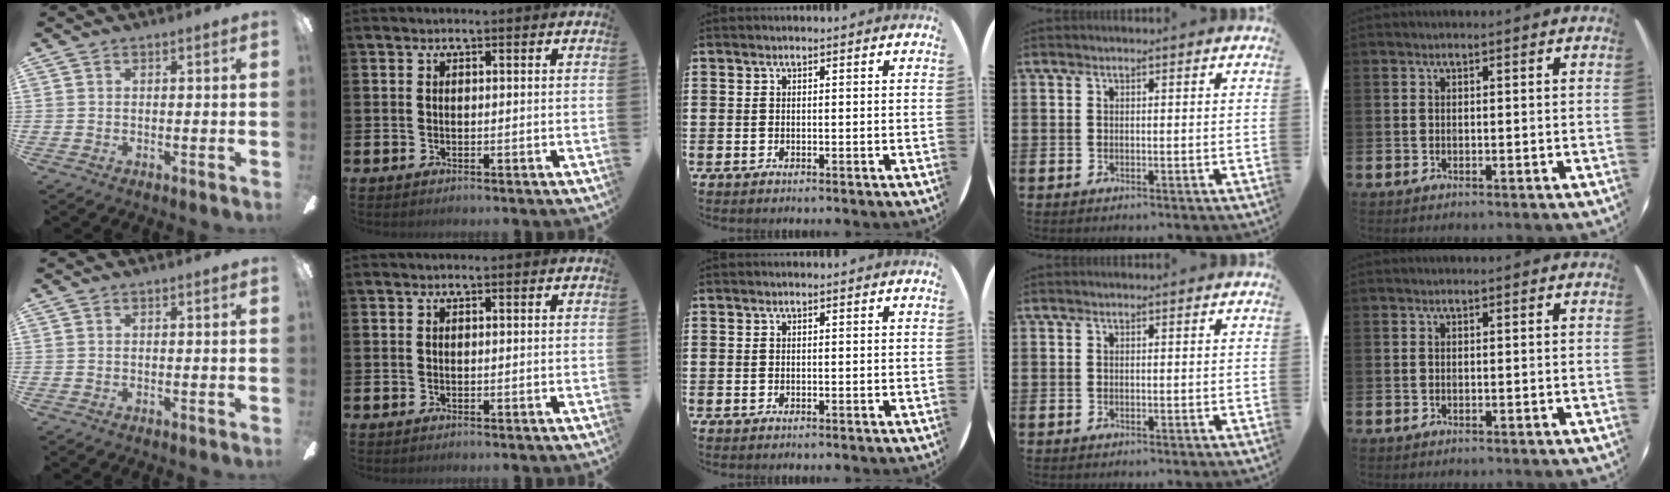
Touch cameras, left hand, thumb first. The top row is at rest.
{}